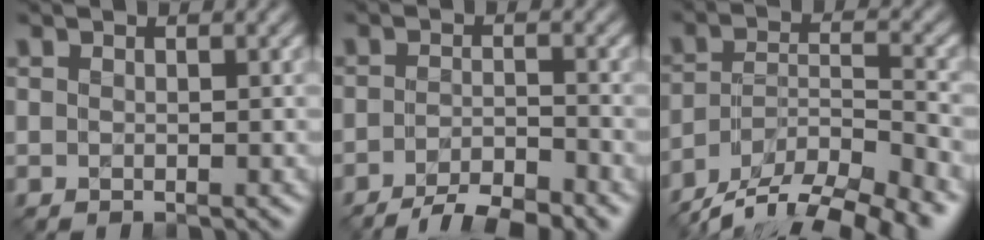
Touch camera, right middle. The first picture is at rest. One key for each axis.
{"total": 5.2, "fx": -3.9, "fy": 1.2, "fz": 3.2, "tx": -0.050, "ty": -0.004, "tz": -0.069}
{"total": 13.3, "fx": -11.1, "fy": 4.1, "fz": 6.0, "tx": -0.101, "ty": -0.016, "tz": -0.166}